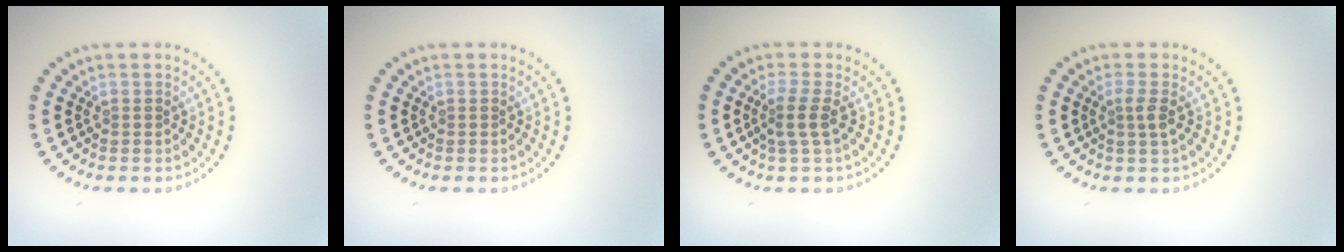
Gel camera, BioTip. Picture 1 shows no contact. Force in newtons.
{"total": 0.0}
{"total": 2.0, "press": 1.5, "slide": 1.3}
{"total": 1.4, "press": 1.1, "slide": 0.9}